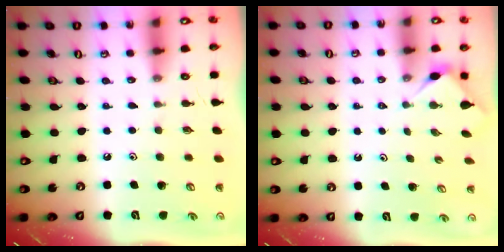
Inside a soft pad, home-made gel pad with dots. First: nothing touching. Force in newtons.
{"total": 2.5, "press": 2.4, "slide": 0.5}